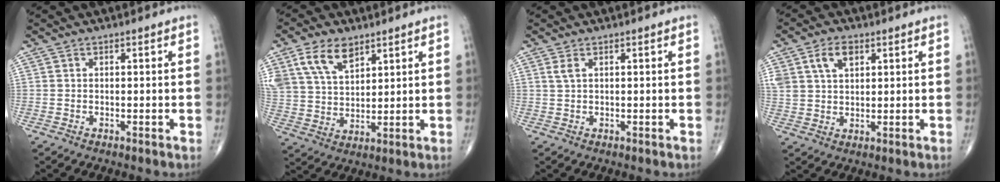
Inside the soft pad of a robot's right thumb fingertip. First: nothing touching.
{"total": 10.1, "force": [5.9, 5.7, 5.9], "torque": [-0.101, -0.019, 0.122]}
{"total": 1.3, "force": [0.6, 0.4, 1.0], "torque": [-0.027, 0.006, 0.016]}
{"total": 6.7, "force": [3.0, 4.2, 4.3], "torque": [-0.072, -0.005, 0.060]}